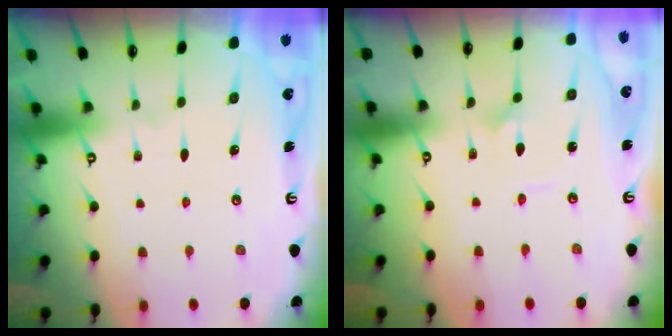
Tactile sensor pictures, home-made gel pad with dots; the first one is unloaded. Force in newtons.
{"total": 1.9, "press": 1.9, "slide": 0.1}